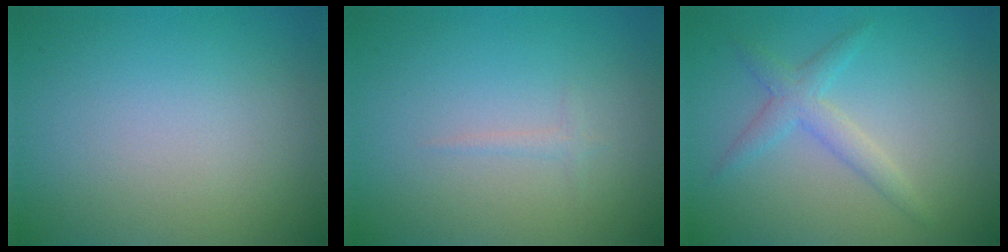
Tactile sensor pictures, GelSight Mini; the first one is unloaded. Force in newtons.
{"total": 0.6, "press": 0.6, "slide": 0.0}
{"total": 2.4, "press": 2.4, "slide": 0.2}